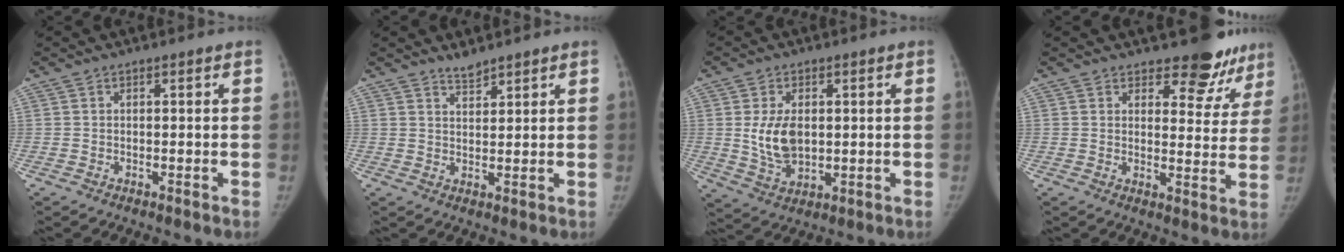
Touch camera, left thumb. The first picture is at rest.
{"total": 2.7, "force": [2.5, 0.7, 0.7], "torque": [-0.003, -0.018, 0.044]}
{"total": 8.4, "force": [0.8, 5.3, 6.5], "torque": [-0.107, -0.010, 0.026]}
{"total": 10.2, "force": [8.4, 4.7, 3.6], "torque": [0.001, -0.063, 0.092]}